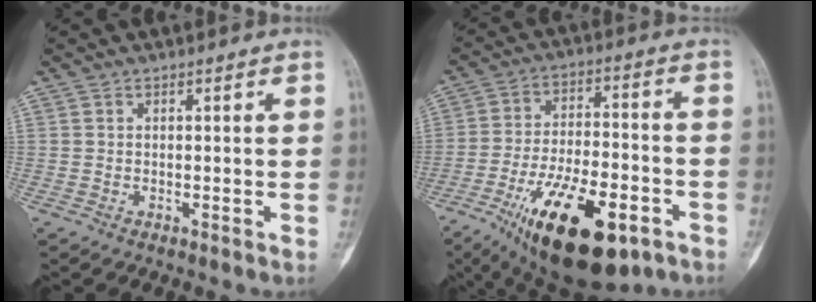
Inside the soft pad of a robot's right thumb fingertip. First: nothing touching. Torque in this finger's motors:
{"motor_torque": [0.48, 0.62, 1.76, -1.01, 0.20]}